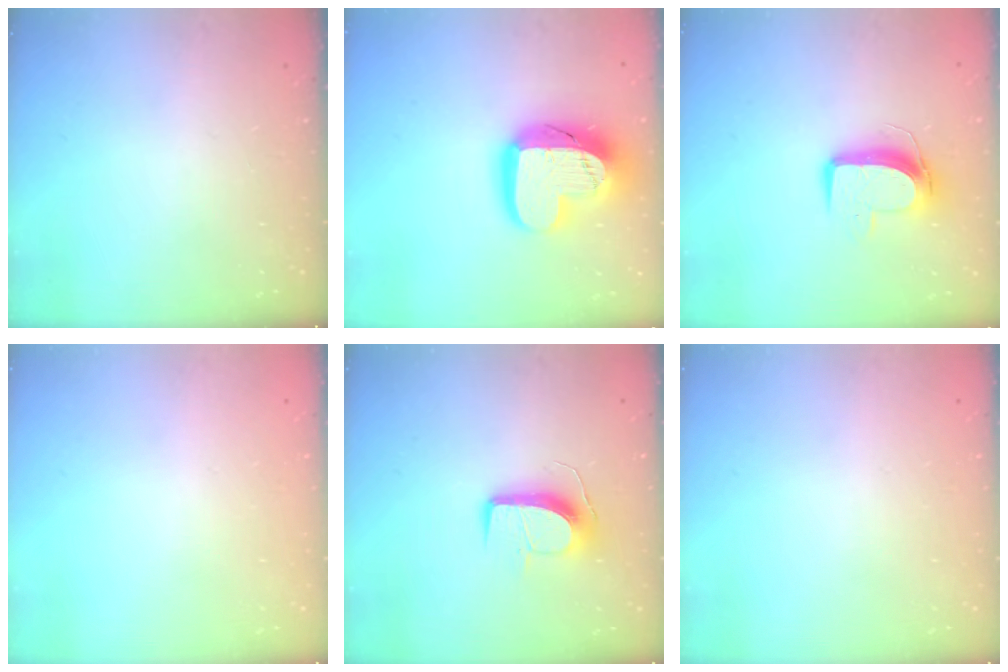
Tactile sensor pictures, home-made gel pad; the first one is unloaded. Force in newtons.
{"total": 18.9, "press": 18.8, "slide": 1.7}
{"total": 10.2, "press": 10.2, "slide": 0.8}
{"total": 0.0}
{"total": 10.7, "press": 10.7, "slide": 0.4}
{"total": 0.0}